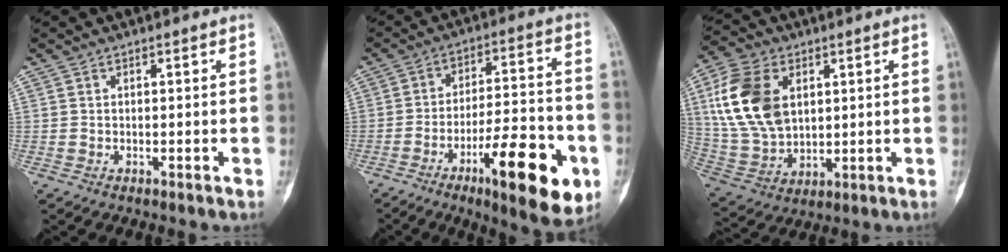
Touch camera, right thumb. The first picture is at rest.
{"total": 19.6, "force": [-8.2, 5.6, 17.0], "torque": [-0.235, 0.035, -0.118]}
{"total": 16.8, "force": [4.5, 11.1, 11.8], "torque": [-0.227, -0.007, 0.096]}